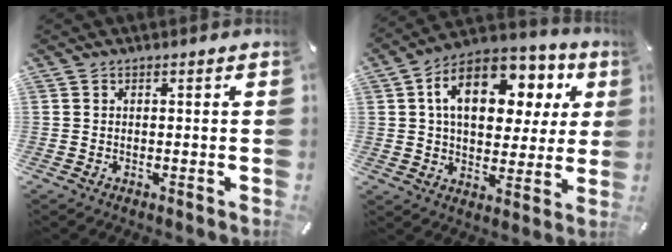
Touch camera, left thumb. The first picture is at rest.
{"total": 18.2, "force": [6.6, 11.7, 12.3], "torque": [-0.193, -0.012, 0.113]}